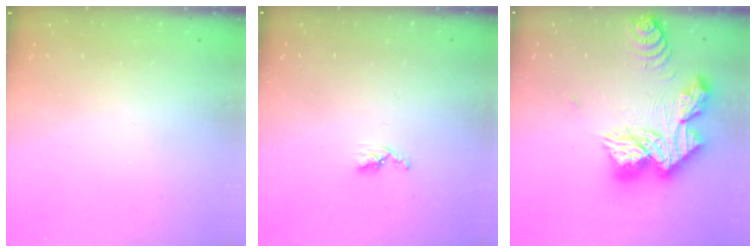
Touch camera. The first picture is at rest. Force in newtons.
{"total": 3.3, "press": 3.2, "slide": 0.5}
{"total": 19.9, "press": 19.8, "slide": 1.7}